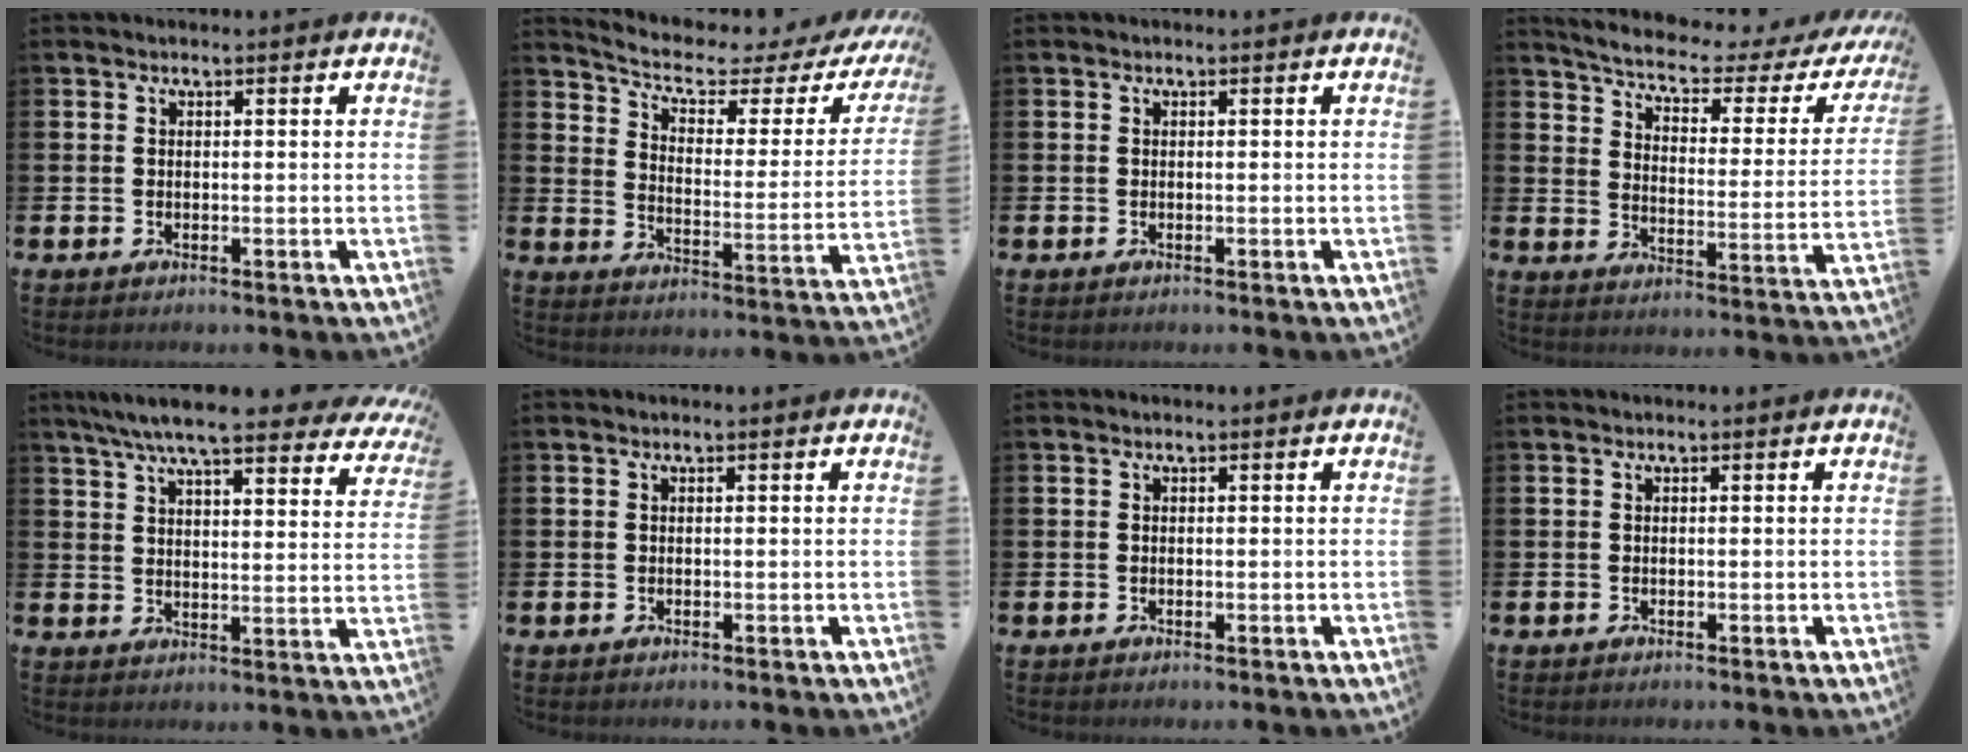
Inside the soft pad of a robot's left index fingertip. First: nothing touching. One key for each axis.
{"total": 5.5, "fx": 4.4, "fy": 1.8, "fz": 2.8, "tx": -0.076, "ty": -0.034, "tz": 0.065}
{"total": 0.0}
{"total": 4.9, "fx": 4.2, "fy": 1.1, "fz": 2.1, "tx": -0.068, "ty": -0.034, "tz": 0.063}
{"total": 8.2, "fx": 7.3, "fy": 1.0, "fz": 3.6, "tx": -0.085, "ty": -0.038, "tz": 0.125}
{"total": 0.0}
{"total": 0.0}
{"total": 0.0}